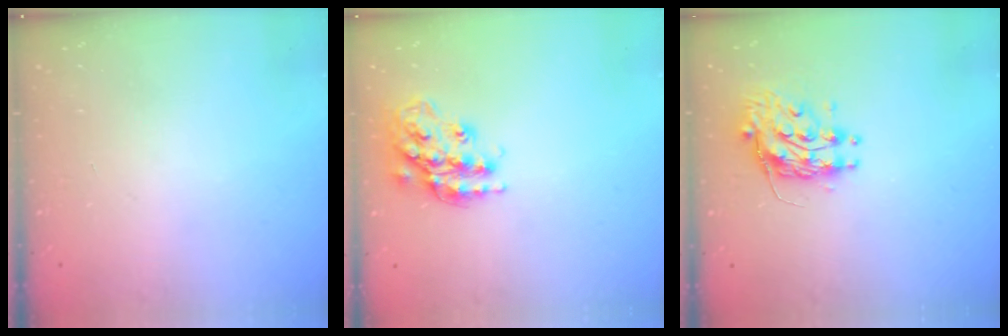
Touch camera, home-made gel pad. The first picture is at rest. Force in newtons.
{"total": 17.5, "press": 17.5, "slide": 1.3}
{"total": 10.0, "press": 9.9, "slide": 0.8}